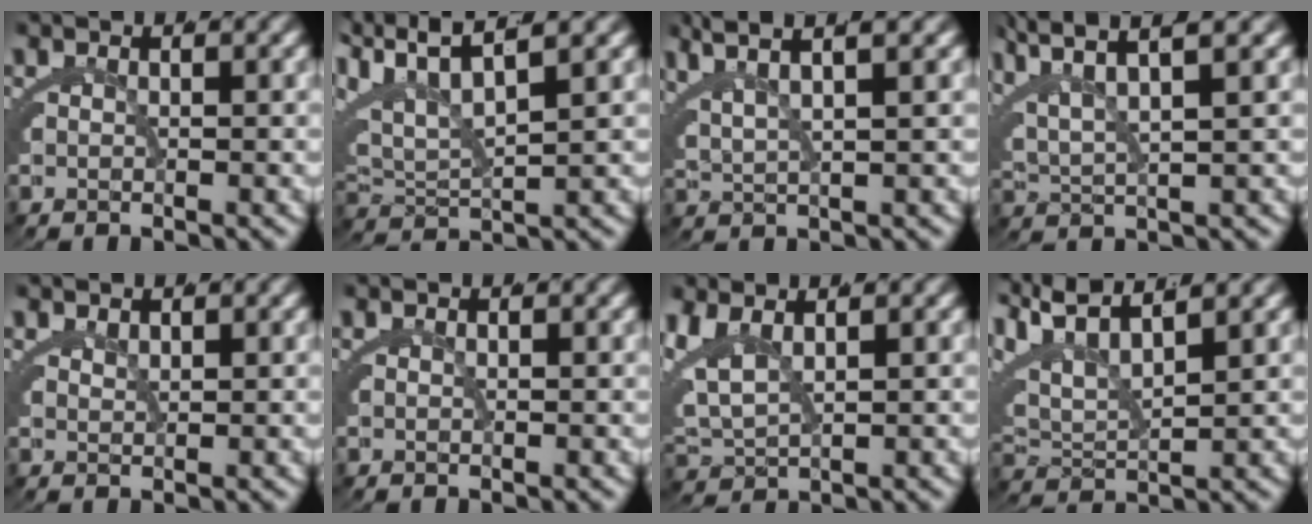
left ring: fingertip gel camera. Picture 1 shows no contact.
{"total": 6.8, "force": [2.2, 4.5, 4.6], "torque": [-0.121, -0.008, 0.042]}
{"total": 5.3, "force": [4.0, 0.7, 3.4], "torque": [-0.058, 0.019, 0.068]}
{"total": 4.6, "force": [2.5, 1.3, 3.6], "torque": [-0.080, -0.004, 0.053]}
{"total": 1.4, "force": [1.3, 0.0, 0.4], "torque": [-0.005, 0.000, 0.028]}
{"total": 0.0}
{"total": 4.6, "force": [0.9, 3.1, 3.3], "torque": [-0.105, -0.019, 0.037]}
{"total": 6.7, "force": [3.5, 3.8, 4.3], "torque": [-0.113, 0.001, 0.060]}